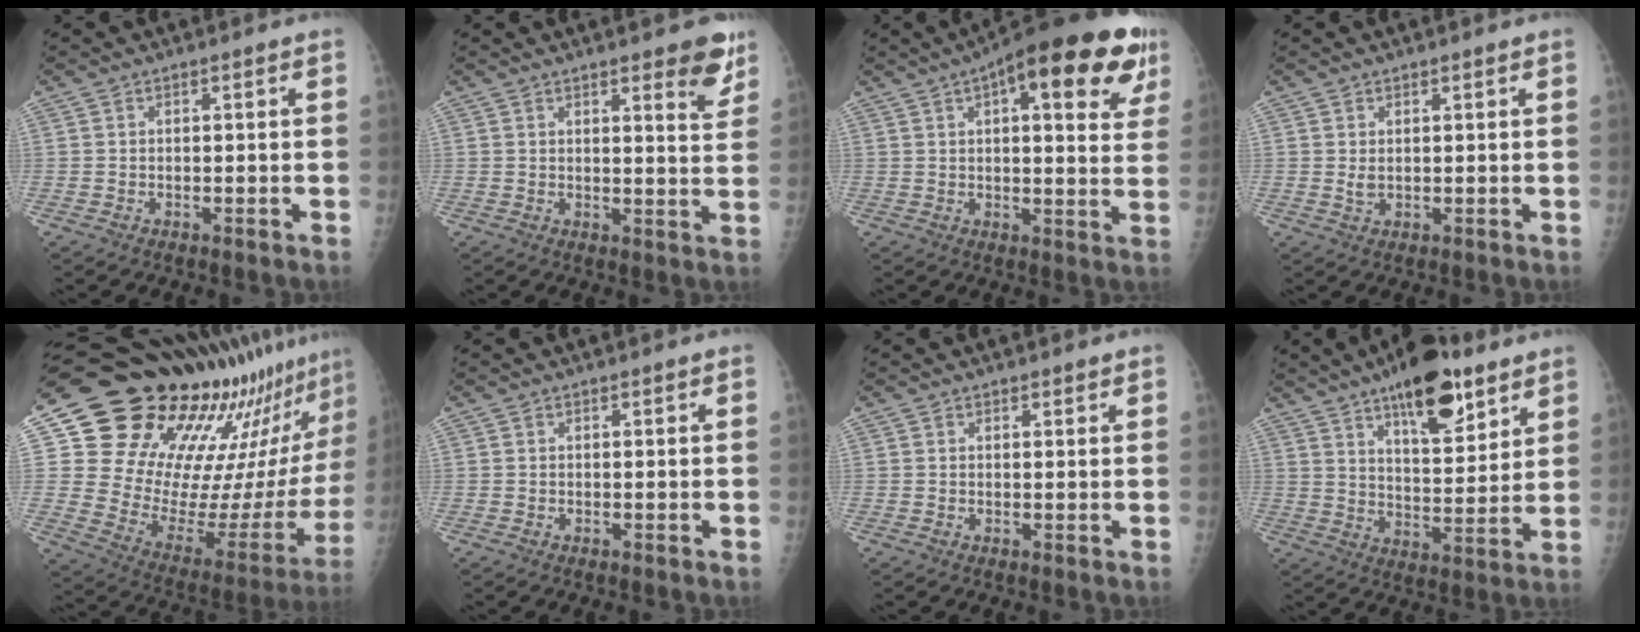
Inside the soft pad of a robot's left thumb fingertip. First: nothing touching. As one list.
[{"total": 6.7, "force": [4.4, 1.7, 4.8], "torque": [-0.037, -0.025, 0.051]}, {"total": 21.8, "force": [10.3, 7.6, 17.7], "torque": [-0.215, 0.003, 0.131]}, {"total": 1.6, "force": [0.6, 1.0, 1.1], "torque": [-0.015, -0.006, 0.015]}, {"total": 31.3, "force": [24.5, 10.5, 16.5], "torque": [-0.240, -0.152, 0.357]}, {"total": 0.0}, {"total": 0.8, "force": [0.7, 0.4, 0.1], "torque": [0.004, -0.006, 0.008]}, {"total": 16.3, "force": [10.1, 6.2, 11.2], "torque": [-0.135, -0.053, 0.158]}]